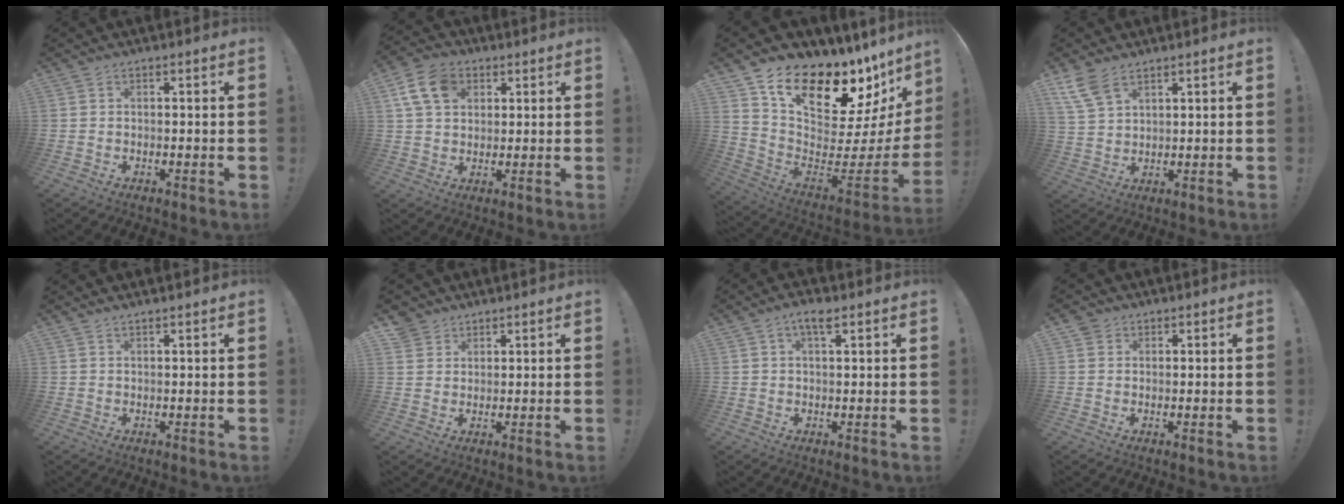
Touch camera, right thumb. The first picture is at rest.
{"total": 11.4, "force": [4.4, 8.4, 6.4], "torque": [-0.118, 0.000, 0.090]}
{"total": 17.3, "force": [11.0, 9.0, 9.8], "torque": [-0.136, -0.094, 0.213]}
{"total": 7.5, "force": [5.1, 3.7, 4.1], "torque": [-0.078, -0.016, 0.102]}
{"total": 1.0, "force": [0.9, -0.4, 0.1], "torque": [0.005, -0.006, 0.015]}
{"total": 3.6, "force": [2.9, 2.2, 0.1], "torque": [0.000, -0.019, 0.054]}
{"total": 4.3, "force": [2.0, 1.3, 3.5], "torque": [-0.064, 0.000, 0.032]}
{"total": 1.9, "force": [1.2, 1.4, 0.2], "torque": [-0.007, -0.001, 0.023]}